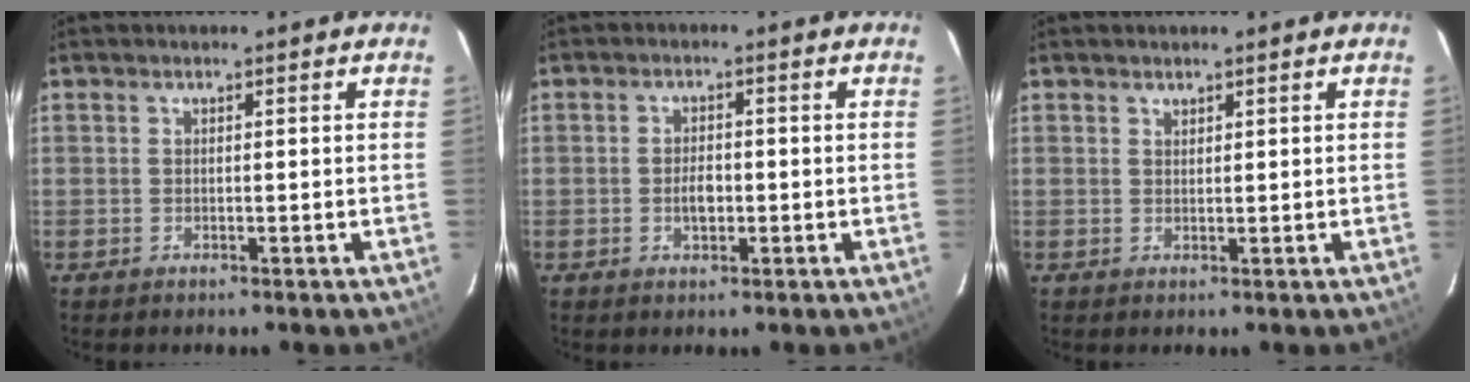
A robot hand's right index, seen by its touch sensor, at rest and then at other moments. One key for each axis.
{"total": 3.1, "fx": -0.6, "fy": 1.8, "fz": 2.4, "tx": -0.044, "ty": 0.003, "tz": -0.010}
{"total": 0.8, "fx": 0.7, "fy": 0.4, "fz": 0.1, "tx": -0.001, "ty": 0.001, "tz": 0.014}